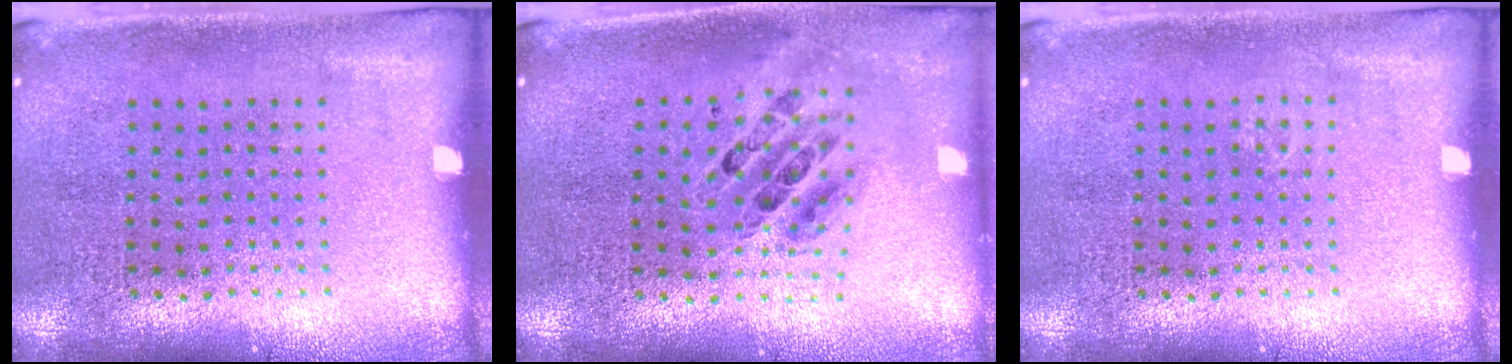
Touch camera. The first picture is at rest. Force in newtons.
{"total": 0.7, "press": 0.7, "slide": 0.0}
{"total": 0.5, "press": 0.5, "slide": 0.2}